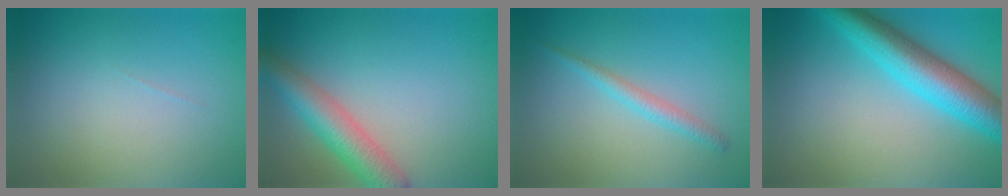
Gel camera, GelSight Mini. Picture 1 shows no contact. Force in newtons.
{"total": 5.1, "press": 5.1, "slide": 0.2}
{"total": 1.8, "press": 1.8, "slide": 0.1}
{"total": 7.7, "press": 7.7, "slide": 0.1}